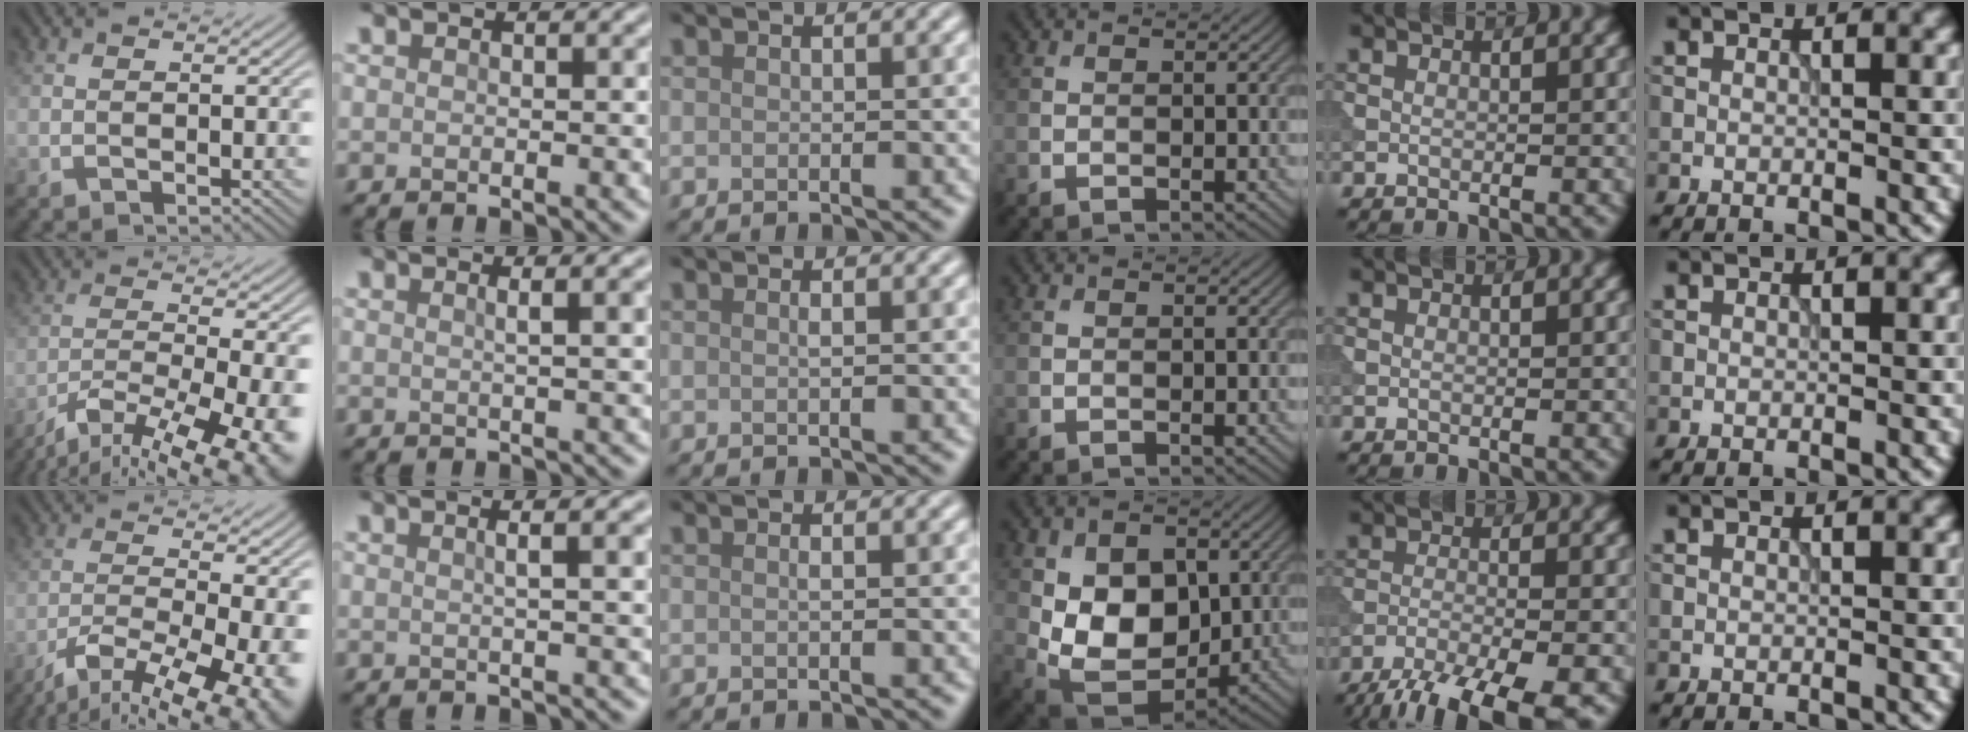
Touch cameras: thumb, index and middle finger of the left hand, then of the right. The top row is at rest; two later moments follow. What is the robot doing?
{"motion": "extract", "object": "tissue"}